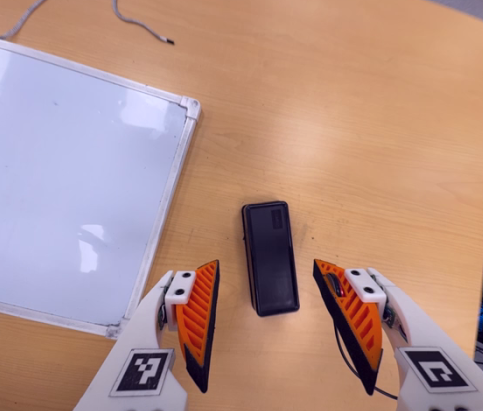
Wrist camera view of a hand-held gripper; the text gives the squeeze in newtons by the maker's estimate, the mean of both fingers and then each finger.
{"total": 0.0}